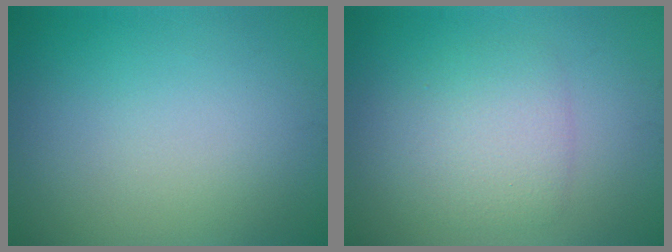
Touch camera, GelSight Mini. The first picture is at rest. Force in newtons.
{"total": 3.5, "press": 3.5, "slide": 0.2}